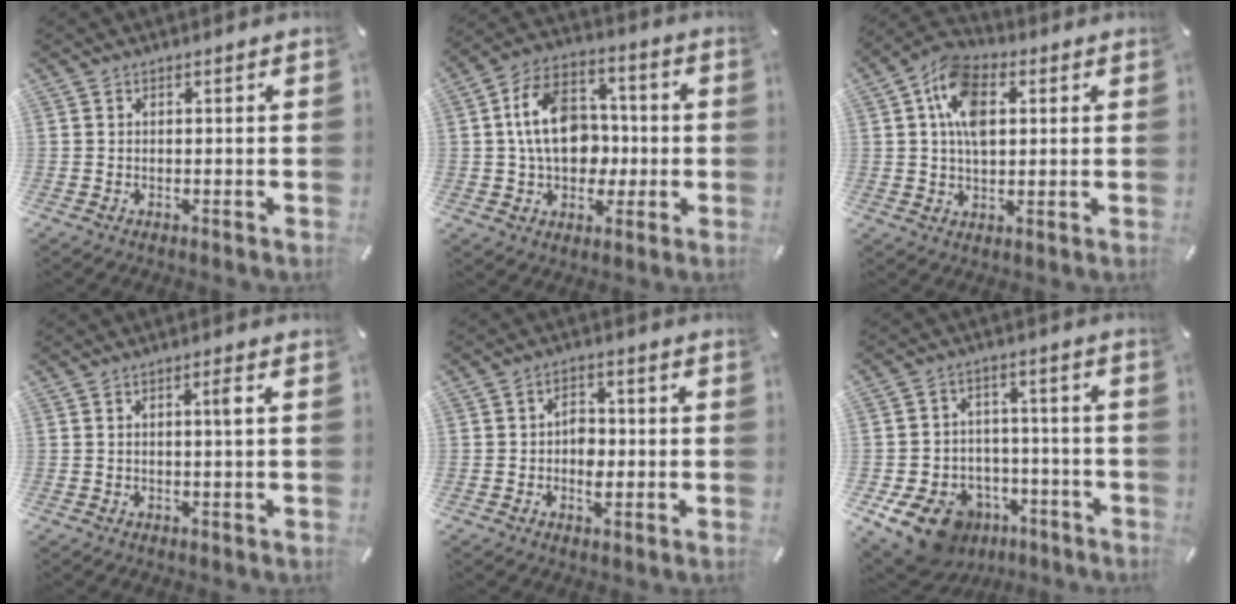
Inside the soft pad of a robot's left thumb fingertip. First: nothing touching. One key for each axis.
{"total": 14.8, "fx": -0.1, "fy": 11.2, "fz": 9.7, "tx": -0.174, "ty": 0.018, "tz": 0.000}
{"total": 11.9, "fx": 3.0, "fy": 7.7, "fz": 8.5, "tx": -0.162, "ty": 0.003, "tz": 0.051}
{"total": 2.3, "fx": 0.5, "fy": 0.2, "fz": 2.2, "tx": -0.043, "ty": 0.001, "tz": 0.006}
{"total": 4.8, "fx": -1.0, "fy": 3.3, "fz": 3.4, "tx": -0.045, "ty": 0.002, "tz": -0.019}
{"total": 13.6, "fx": -7.8, "fy": 9.4, "fz": 6.0, "tx": -0.107, "ty": 0.058, "tz": -0.128}